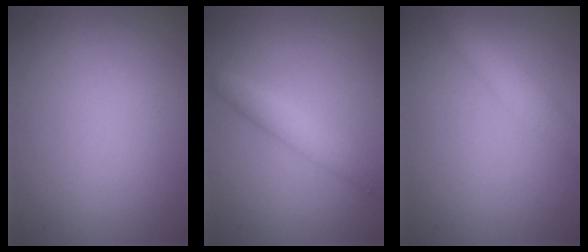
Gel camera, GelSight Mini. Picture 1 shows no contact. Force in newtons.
{"total": 3.0, "press": 3.0, "slide": 0.3}
{"total": 2.9, "press": 2.9, "slide": 0.1}